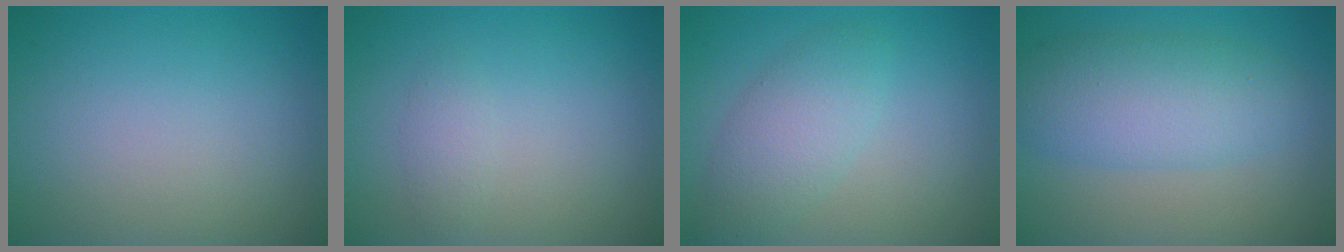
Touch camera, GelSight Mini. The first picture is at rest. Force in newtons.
{"total": 1.1, "press": 1.1, "slide": 0.0}
{"total": 3.6, "press": 3.6, "slide": 0.1}
{"total": 6.0, "press": 6.0, "slide": 0.1}